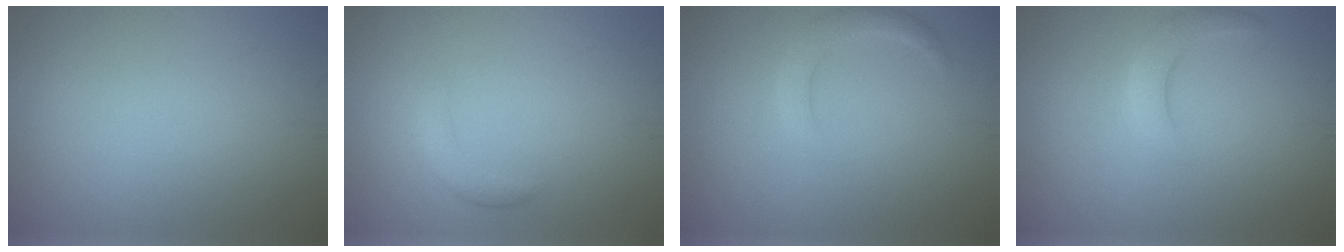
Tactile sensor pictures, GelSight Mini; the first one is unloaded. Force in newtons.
{"total": 1.6, "press": 1.6, "slide": 0.0}
{"total": 2.2, "press": 2.1, "slide": 0.2}
{"total": 2.6, "press": 2.6, "slide": 0.1}